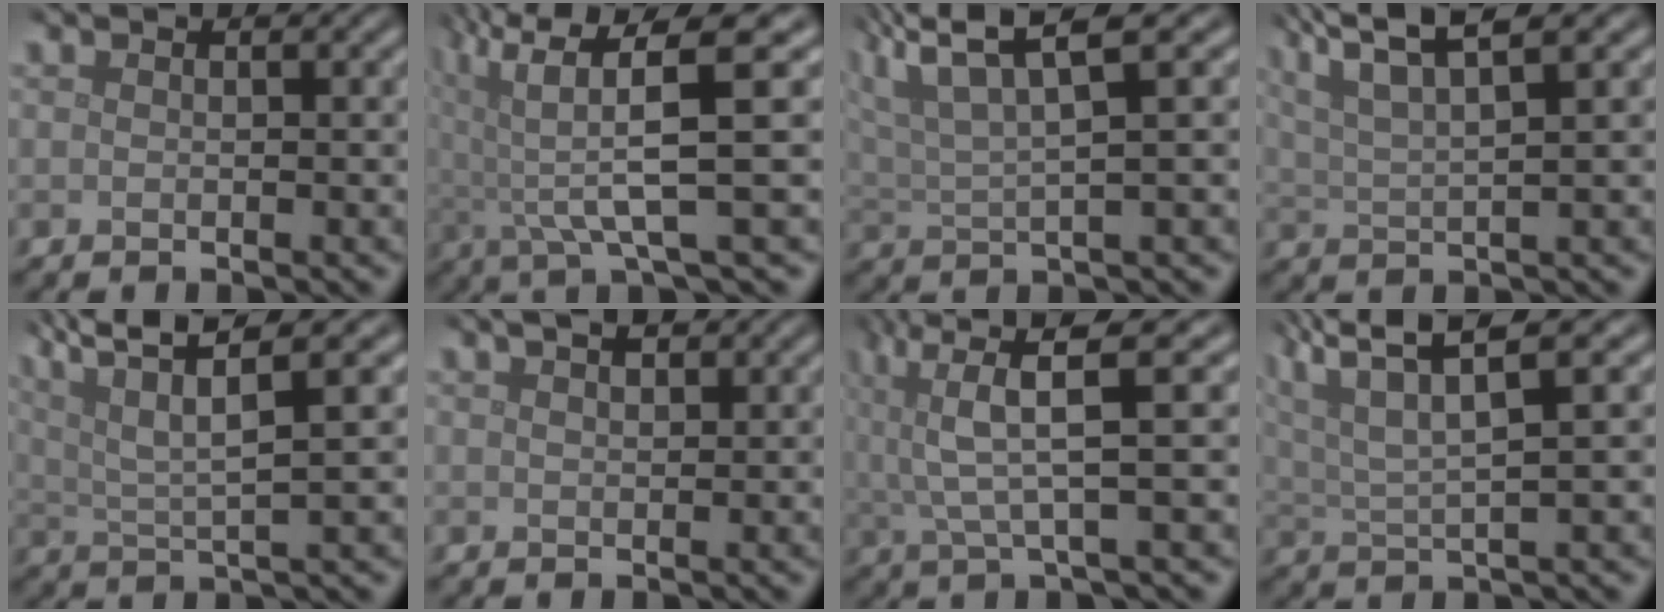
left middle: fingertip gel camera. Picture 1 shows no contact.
{"total": 7.6, "force": [2.4, 1.1, 7.1], "torque": [-0.120, 0.007, 0.036]}
{"total": 7.8, "force": [4.5, 1.9, 6.1], "torque": [-0.112, 0.019, 0.079]}
{"total": 6.7, "force": [4.2, 1.5, 5.0], "torque": [-0.077, 0.022, 0.062]}
{"total": 8.6, "force": [4.6, 2.0, 7.0], "torque": [-0.114, 0.023, 0.072]}
{"total": 2.1, "force": [1.5, 0.9, 1.2], "torque": [-0.013, 0.000, 0.021]}
{"total": 5.9, "force": [2.5, 1.1, 5.2], "torque": [-0.108, 0.014, 0.044]}
{"total": 8.6, "force": [4.5, 2.4, 6.8], "torque": [-0.122, 0.022, 0.077]}